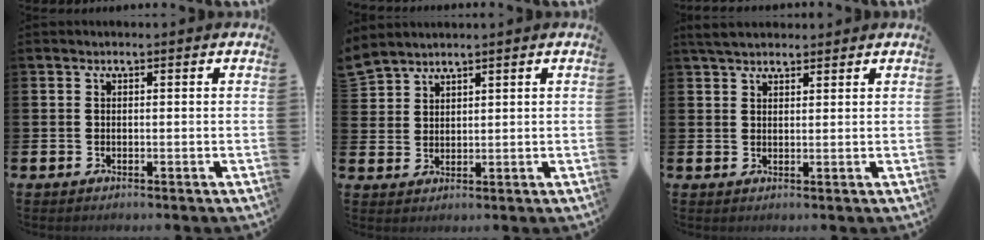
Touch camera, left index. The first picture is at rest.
{"total": 3.1, "force": [3.1, 0.4, -0.3], "torque": [-0.002, -0.015, 0.059]}
{"total": 3.6, "force": [3.2, 1.1, 1.2], "torque": [-0.021, -0.008, 0.058]}